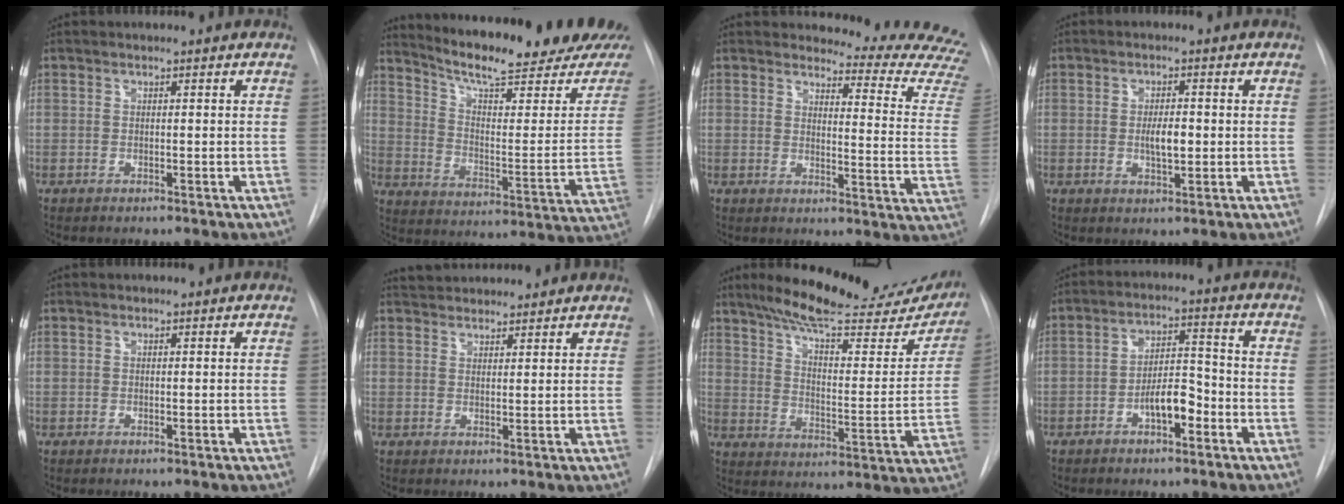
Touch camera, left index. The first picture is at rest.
{"total": 23.3, "force": [20.6, 1.3, 10.7], "torque": [-0.158, -0.077, 0.274]}
{"total": 17.1, "force": [16.8, 0.9, 2.7], "torque": [-0.015, -0.150, 0.161]}
{"total": 3.6, "force": [-0.2, 1.2, 3.4], "torque": [-0.058, -0.001, -0.002]}
{"total": 0.0}
{"total": 6.6, "force": [6.3, 1.3, 1.4], "torque": [-0.022, 0.038, 0.094]}
{"total": 25.9, "force": [21.8, 5.9, 12.6], "torque": [-0.181, -0.025, 0.285]}
{"total": 5.9, "force": [-2.9, 2.2, 4.7], "torque": [-0.083, 0.018, -0.047]}